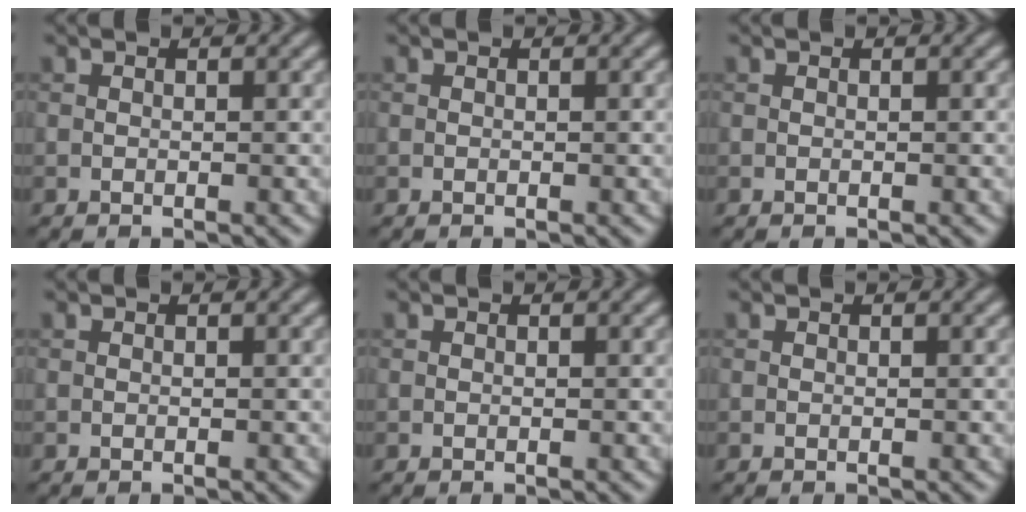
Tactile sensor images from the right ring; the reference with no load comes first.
{"total": 0.0}
{"total": 0.0}
{"total": 0.0}
{"total": 0.0}
{"total": 0.0}